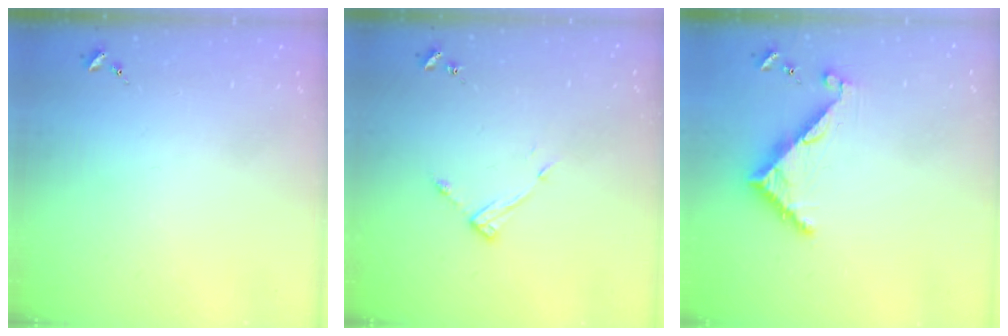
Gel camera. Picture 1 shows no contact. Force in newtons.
{"total": 7.9, "press": 7.9, "slide": 0.3}
{"total": 7.3, "press": 7.3, "slide": 0.6}